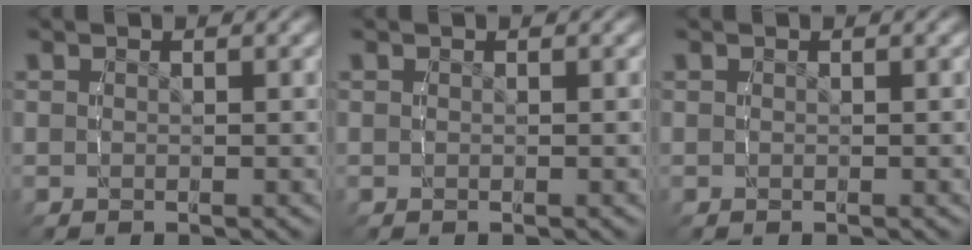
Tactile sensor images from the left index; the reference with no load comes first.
{"total": 0.0}
{"total": 0.0}